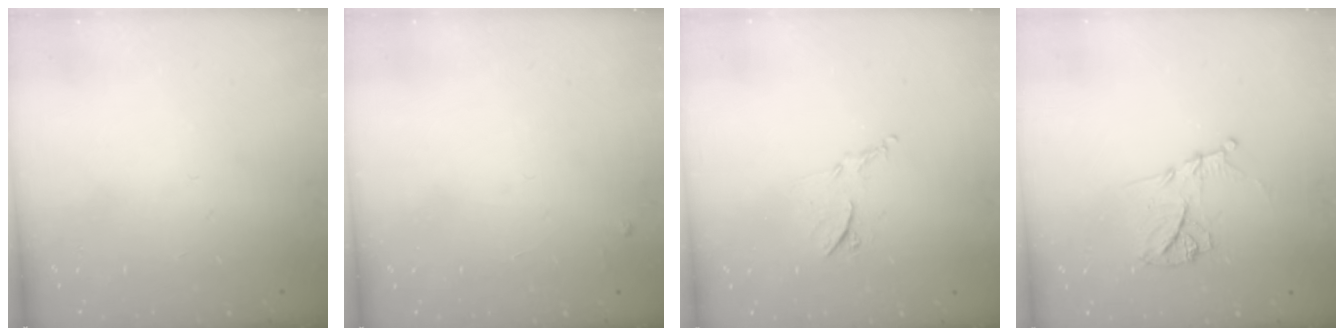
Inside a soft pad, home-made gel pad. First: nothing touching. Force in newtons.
{"total": 2.4, "press": 2.4, "slide": 0.4}
{"total": 7.7, "press": 7.7, "slide": 0.5}
{"total": 11.4, "press": 11.4, "slide": 0.3}